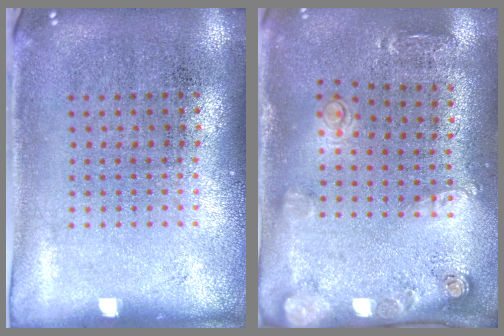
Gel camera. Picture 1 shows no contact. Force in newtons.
{"total": 1.7, "press": 1.4, "slide": 1.0}